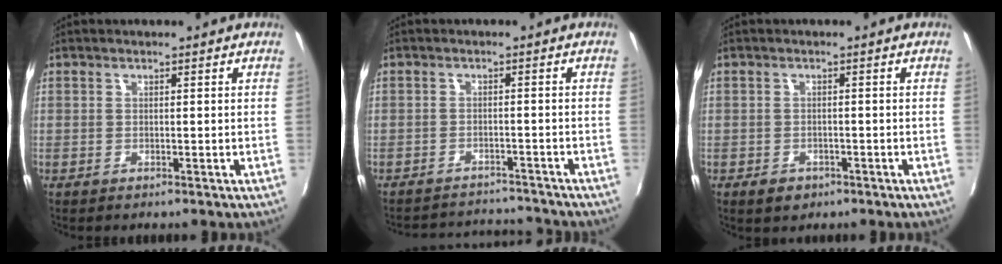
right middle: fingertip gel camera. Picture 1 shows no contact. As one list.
[{"total": 10.2, "force": [-9.7, 2.2, 2.3], "torque": [-0.060, 0.012, -0.133]}, {"total": 3.0, "force": [-1.7, 2.2, 1.2], "torque": [-0.026, -0.004, -0.024]}]